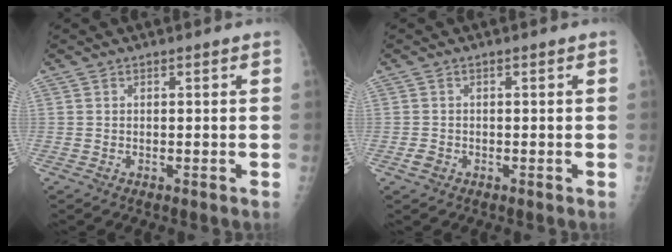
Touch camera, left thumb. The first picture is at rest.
{"total": 1.4, "force": [-0.6, 1.1, 0.6], "torque": [-0.010, 0.001, -0.011]}